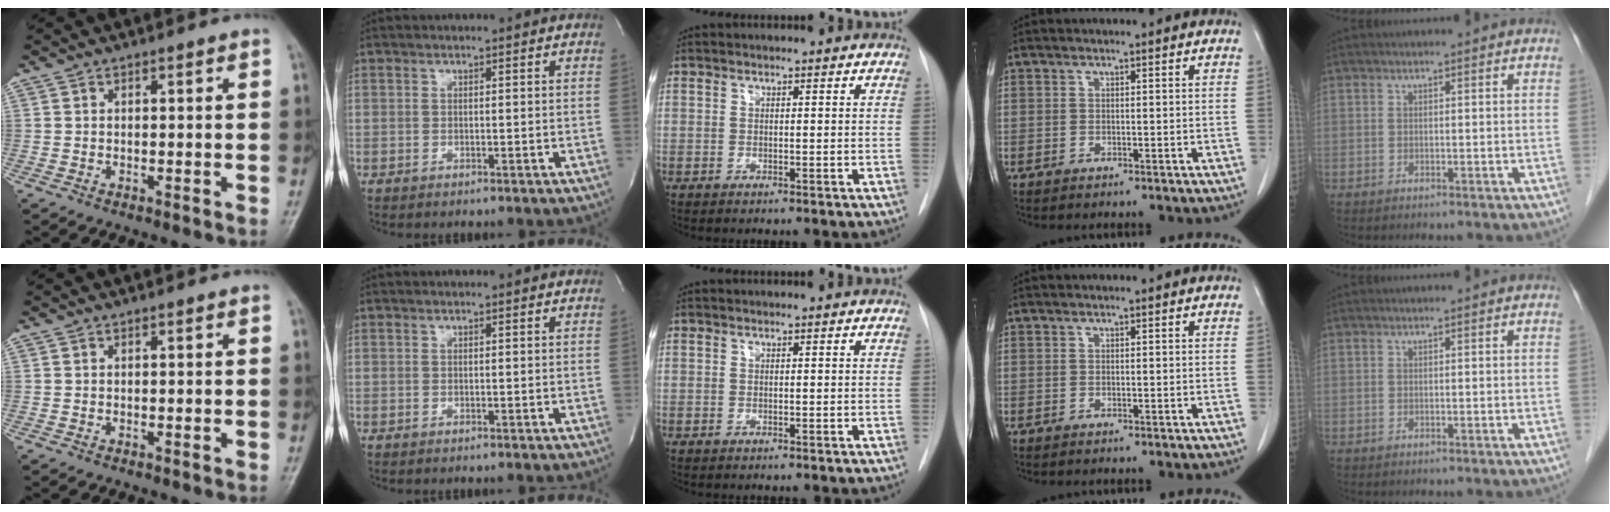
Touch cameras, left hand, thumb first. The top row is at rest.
{}